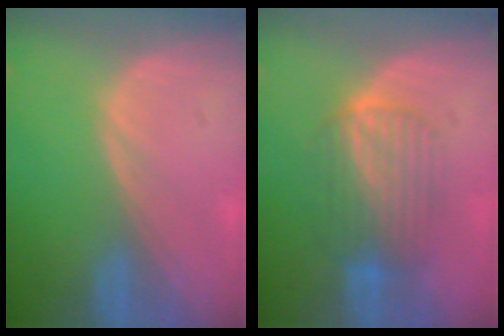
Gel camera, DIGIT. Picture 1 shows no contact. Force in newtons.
{"total": 6.6, "press": 6.5, "slide": 1.3}